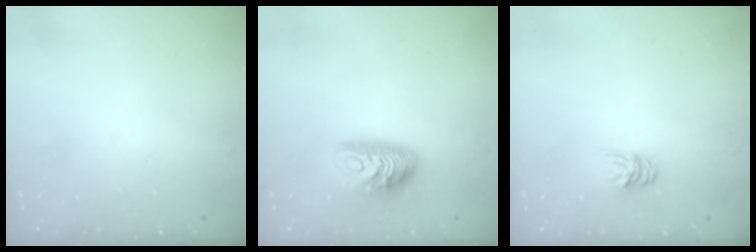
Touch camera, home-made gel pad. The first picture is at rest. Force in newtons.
{"total": 9.8, "press": 9.8, "slide": 0.3}
{"total": 6.3, "press": 6.2, "slide": 0.6}